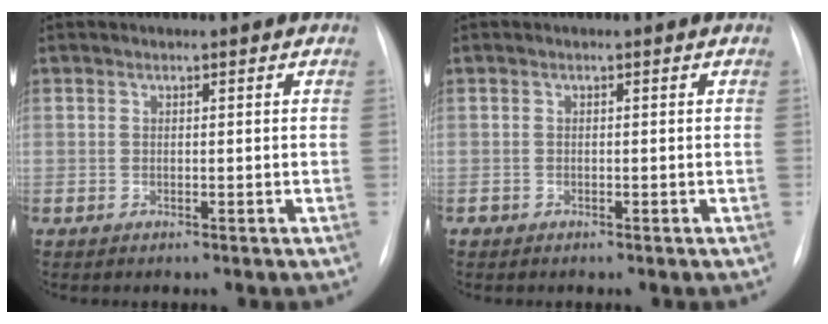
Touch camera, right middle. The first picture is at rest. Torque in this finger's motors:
{"motor_torque": [-0.14, -0.09, -0.01, -0.01]}